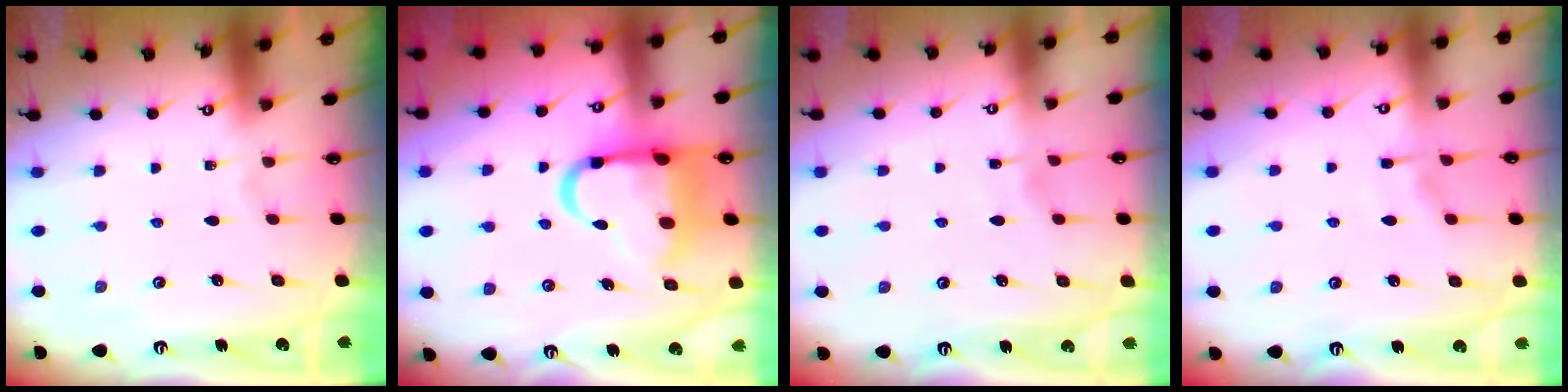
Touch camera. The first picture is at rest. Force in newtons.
{"total": 14.7, "press": 14.6, "slide": 1.6}
{"total": 2.7, "press": 2.7, "slide": 0.3}
{"total": 2.6, "press": 2.5, "slide": 0.6}